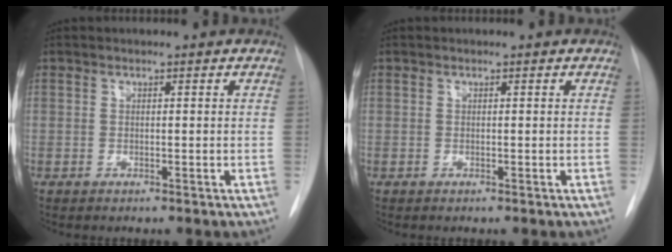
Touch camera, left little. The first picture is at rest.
{"total": 0.0}